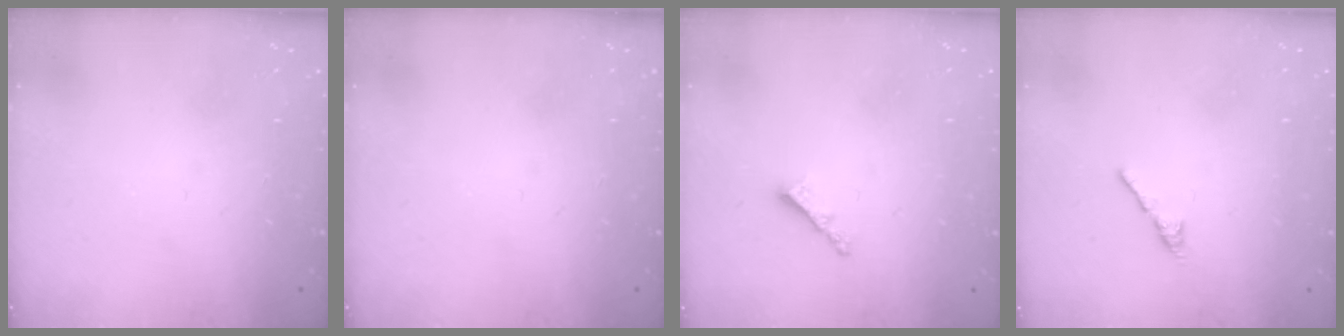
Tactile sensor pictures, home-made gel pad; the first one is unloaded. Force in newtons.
{"total": 0.0}
{"total": 3.1, "press": 3.1, "slide": 0.3}
{"total": 2.7, "press": 2.7, "slide": 0.7}